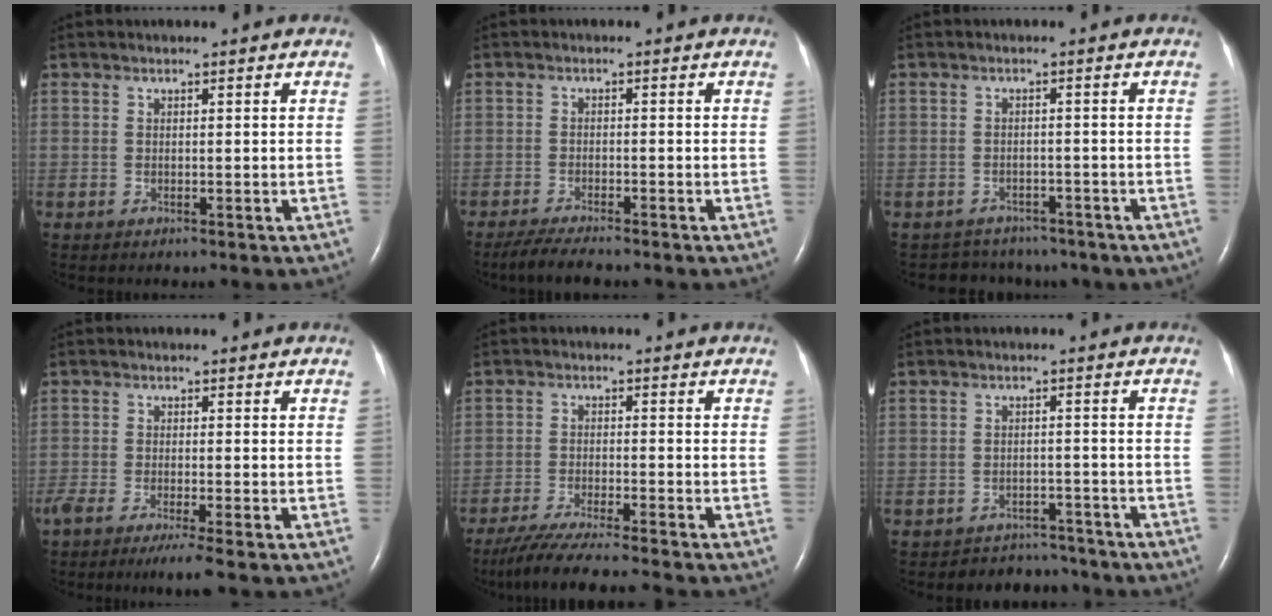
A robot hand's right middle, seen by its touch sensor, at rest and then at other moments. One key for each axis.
{"total": 4.7, "fx": -4.0, "fy": 0.2, "fz": 2.5, "tx": -0.050, "ty": -0.016, "tz": -0.069}
{"total": 7.2, "fx": -5.8, "fy": 4.2, "fz": 1.0, "tx": -0.022, "ty": 0.015, "tz": -0.062}
{"total": 5.8, "fx": -4.3, "fy": -0.1, "fz": 4.0, "tx": -0.064, "ty": -0.016, "tz": -0.072}
{"total": 9.8, "fx": -8.5, "fy": -1.2, "fz": 4.7, "tx": -0.071, "ty": -0.035, "tz": -0.141}
{"total": 5.4, "fx": -4.9, "fy": 2.0, "fz": -1.1, "tx": 0.018, "ty": 0.018, "tz": -0.068}